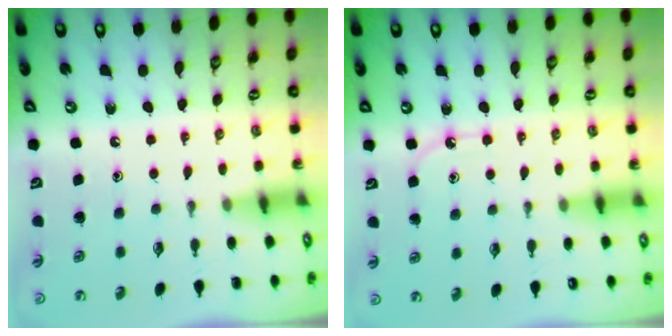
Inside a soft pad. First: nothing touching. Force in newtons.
{"total": 5.3, "press": 5.2, "slide": 0.5}